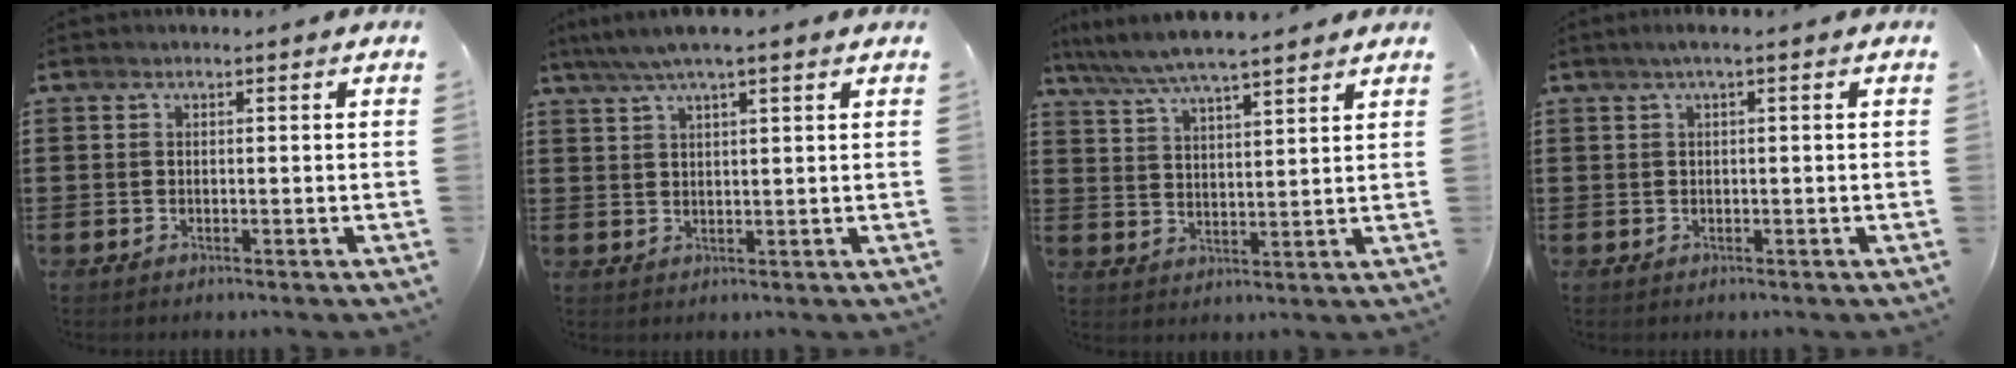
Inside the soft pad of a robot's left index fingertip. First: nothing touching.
{"total": 3.9, "force": [2.8, 0.3, 2.7], "torque": [-0.057, 0.000, 0.049]}
{"total": 5.8, "force": [5.2, 0.4, 2.4], "torque": [-0.067, -0.020, 0.090]}
{"total": 1.3, "force": [0.0, 0.0, 1.3], "torque": [-0.019, -0.003, 0.000]}